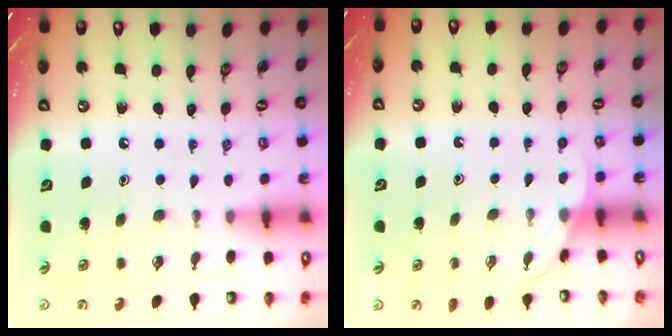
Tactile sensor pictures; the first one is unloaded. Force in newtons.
{"total": 3.1, "press": 3.1, "slide": 0.3}